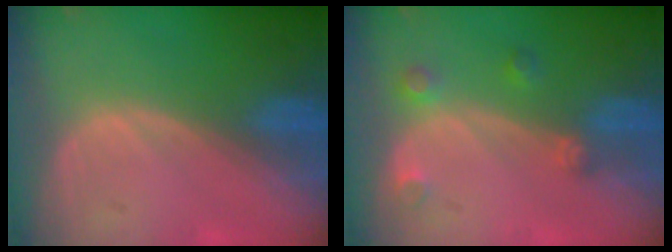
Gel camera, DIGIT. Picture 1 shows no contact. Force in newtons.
{"total": 2.7, "press": 2.6, "slide": 0.5}